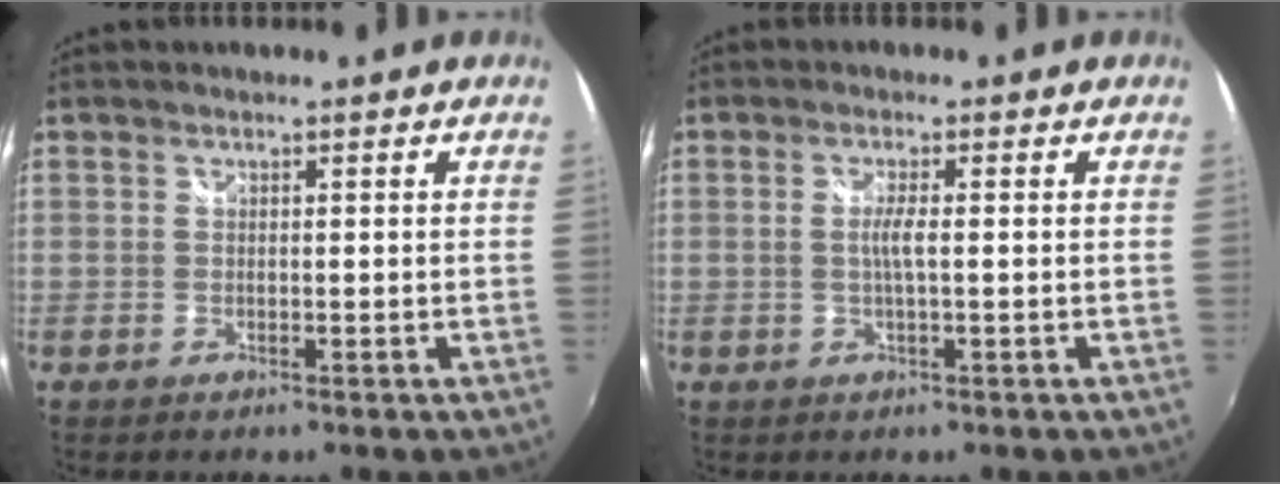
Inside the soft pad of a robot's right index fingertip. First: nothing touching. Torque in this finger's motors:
{"motor_torque": [0.34, 0.01, 0.32, 0.07]}